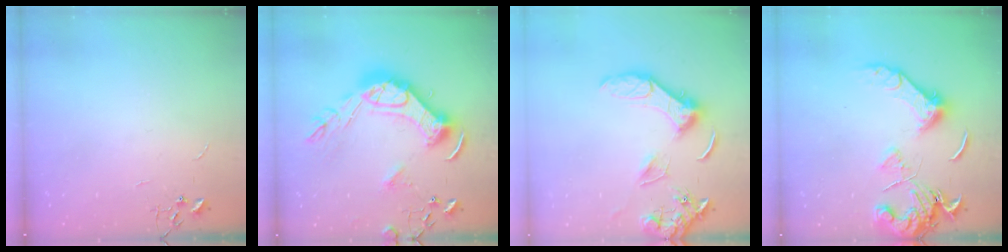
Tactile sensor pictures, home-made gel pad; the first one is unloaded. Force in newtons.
{"total": 22.4, "press": 22.3, "slide": 2.4}
{"total": 14.7, "press": 14.7, "slide": 1.4}
{"total": 15.8, "press": 15.8, "slide": 0.8}